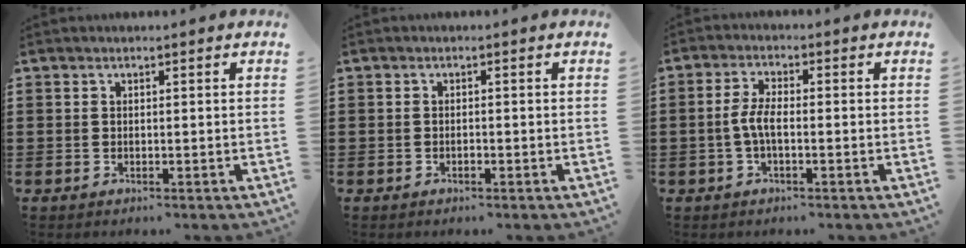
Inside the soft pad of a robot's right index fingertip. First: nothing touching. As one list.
[{"total": 0.9, "force": [-0.5, 0.2, 0.7], "torque": [-0.016, -0.007, -0.006]}, {"total": 3.6, "force": [-0.7, 1.1, 3.3], "torque": [-0.088, -0.005, -0.023]}]